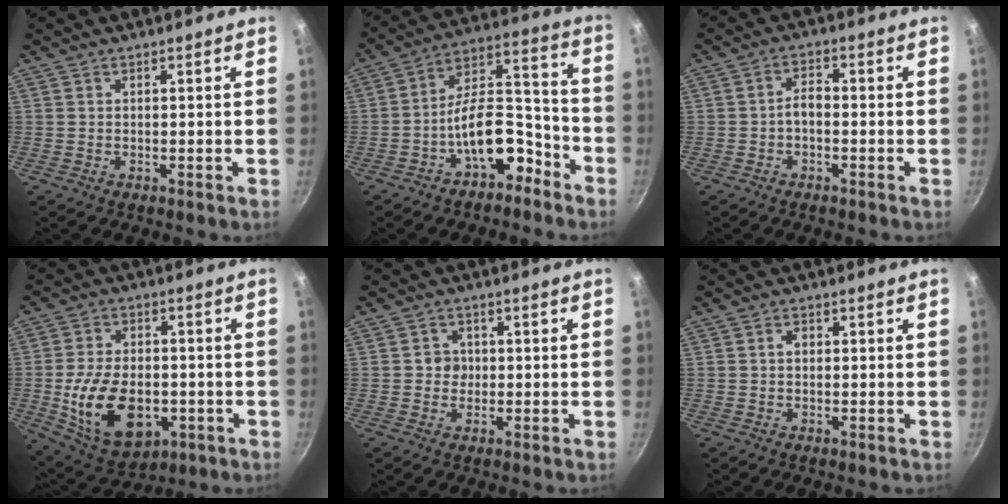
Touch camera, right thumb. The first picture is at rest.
{"total": 13.4, "force": [-7.1, 6.9, 9.0], "torque": [-0.101, 0.096, -0.112]}
{"total": 3.0, "force": [-1.0, 1.6, 2.3], "torque": [-0.037, 0.021, -0.022]}
{"total": 17.1, "force": [-3.6, 10.8, 12.8], "torque": [-0.213, 0.007, -0.045]}
{"total": 3.2, "force": [-0.1, 3.0, 1.1], "torque": [0.003, 0.004, -0.006]}
{"total": 1.9, "force": [0.3, 1.4, 1.2], "torque": [-0.016, 0.006, 0.002]}